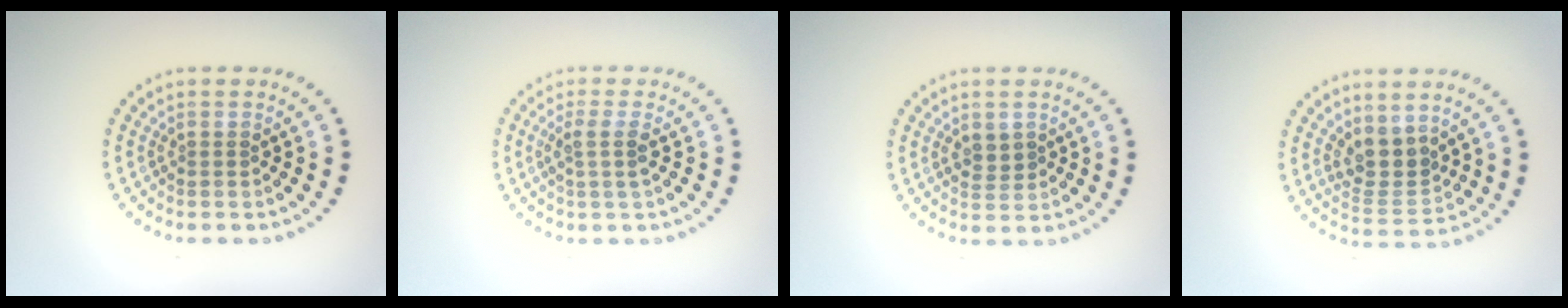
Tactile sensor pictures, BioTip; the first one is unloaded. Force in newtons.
{"total": 1.9, "press": 1.5, "slide": 1.1}
{"total": 1.2, "press": 1.1, "slide": 0.5}
{"total": 3.4, "press": 2.8, "slide": 1.9}